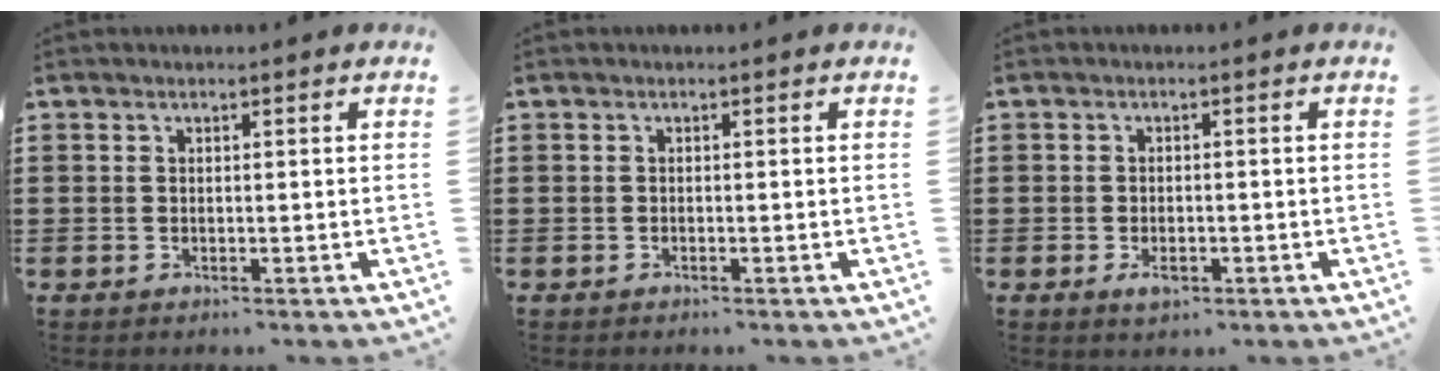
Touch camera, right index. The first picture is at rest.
{"total": 0.0}
{"total": 2.0, "force": [-0.8, 1.0, 1.5], "torque": [-0.028, 0.000, -0.015]}